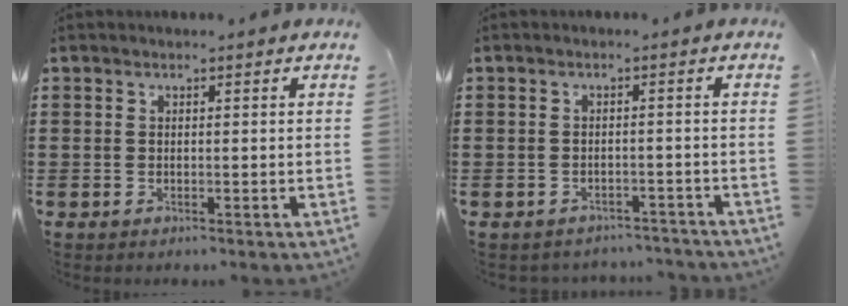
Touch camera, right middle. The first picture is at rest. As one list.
[{"total": 2.0, "force": [-2.0, 0.3, -0.1], "torque": [-0.005, 0.000, -0.045]}]